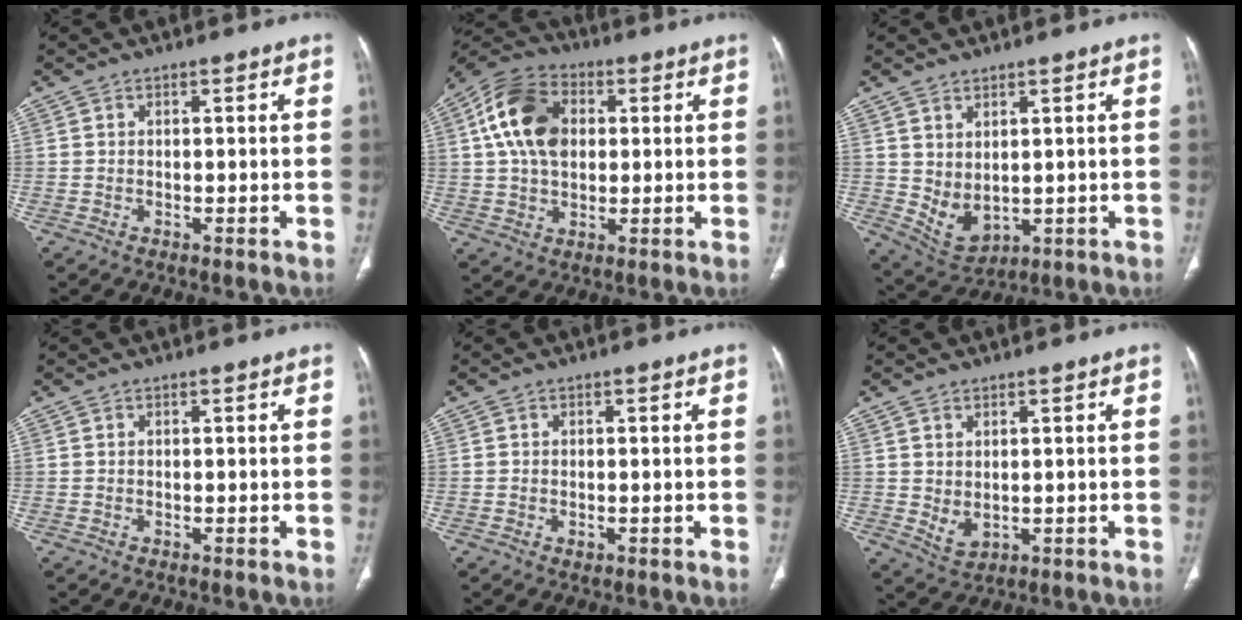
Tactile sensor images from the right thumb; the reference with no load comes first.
{"total": 14.1, "force": [2.7, 9.7, 9.8], "torque": [-0.168, 0.014, 0.041]}
{"total": 6.0, "force": [0.8, 3.8, 4.6], "torque": [-0.076, -0.014, 0.041]}
{"total": 0.0}
{"total": 0.7, "force": [-0.2, 0.4, 0.5], "torque": [-0.008, -0.002, -0.002]}
{"total": 3.3, "force": [0.3, 2.2, 2.5], "torque": [-0.044, -0.009, 0.020]}